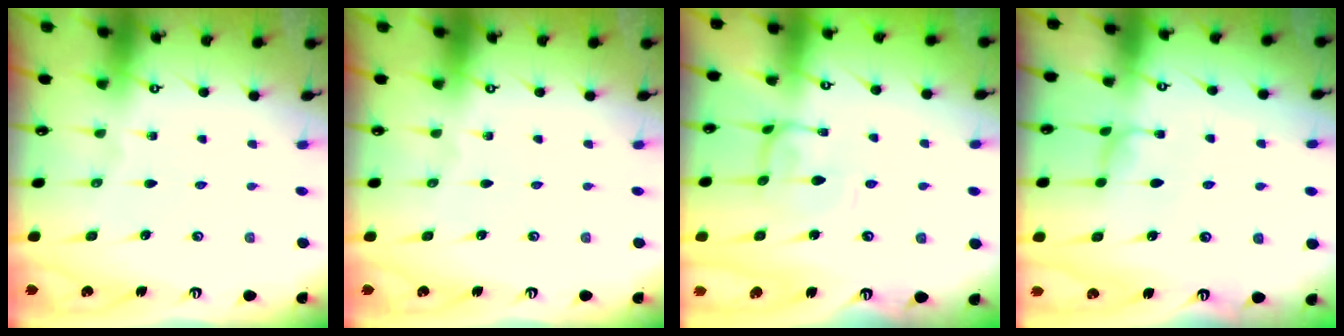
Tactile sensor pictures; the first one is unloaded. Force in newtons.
{"total": 0.0}
{"total": 0.8, "press": 0.8, "slide": 0.4}
{"total": 2.2, "press": 2.2, "slide": 0.4}